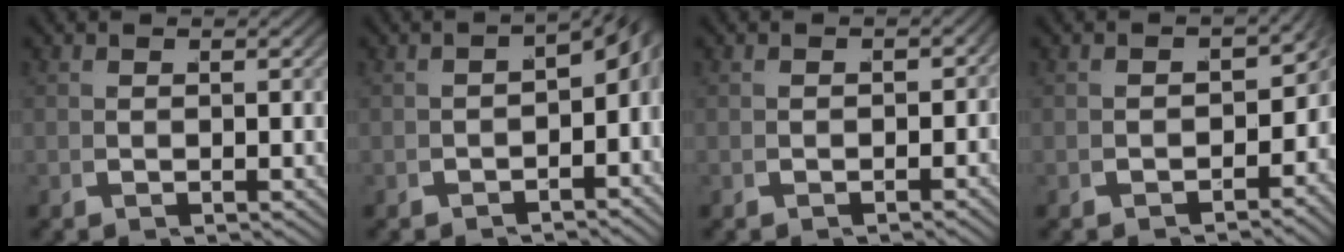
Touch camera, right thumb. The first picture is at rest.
{"total": 5.4, "force": [-1.5, 3.1, 4.2], "torque": [-0.040, -0.009, -0.020]}
{"total": 1.3, "force": [-1.1, 0.7, 0.3], "torque": [0.009, -0.006, -0.018]}
{"total": 4.3, "force": [-1.3, 3.2, 2.7], "torque": [-0.018, -0.020, -0.016]}